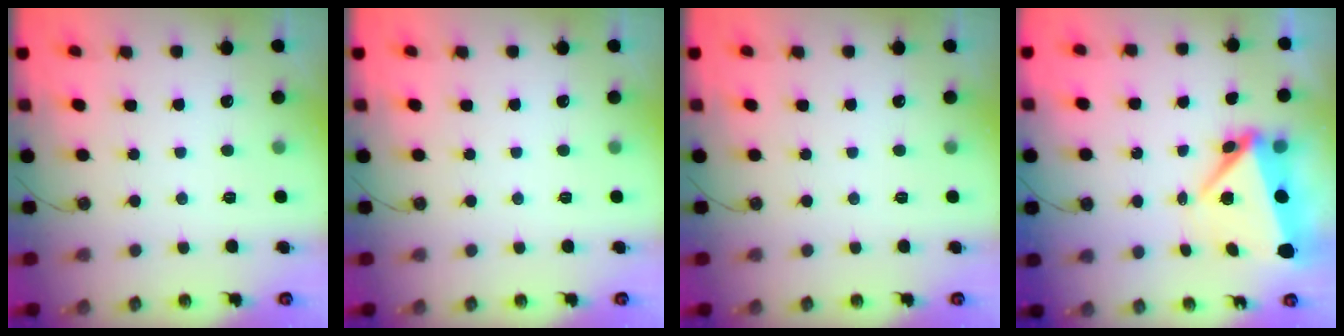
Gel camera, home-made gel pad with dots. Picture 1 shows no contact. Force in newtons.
{"total": 0.0}
{"total": 0.0}
{"total": 7.1, "press": 6.8, "slide": 2.0}